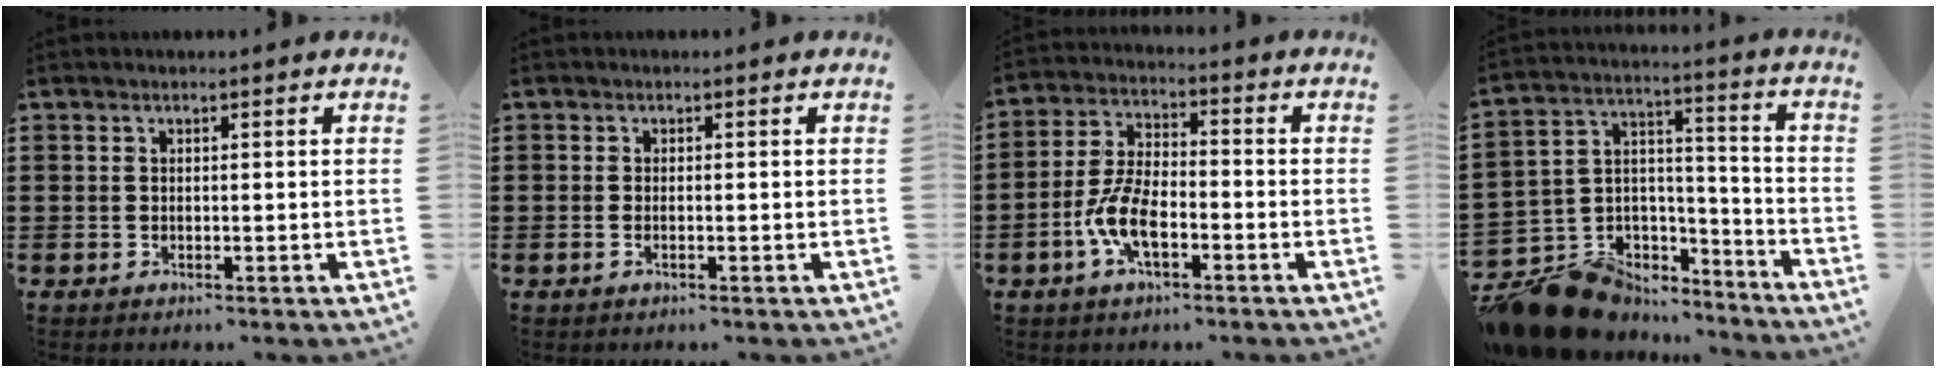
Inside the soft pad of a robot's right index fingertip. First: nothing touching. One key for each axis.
{"total": 0.5, "fx": -0.2, "fy": 0.0, "fz": 0.5, "tx": -0.009, "ty": -0.002, "tz": -0.004}
{"total": 7.8, "fx": -3.1, "fy": 3.3, "fz": 6.3, "tx": -0.154, "ty": -0.006, "tz": -0.065}
{"total": 12.5, "fx": -10.1, "fy": 6.8, "fz": 2.9, "tx": -0.074, "ty": 0.032, "tz": -0.181}